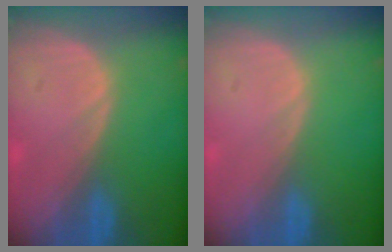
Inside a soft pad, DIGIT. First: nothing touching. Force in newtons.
{"total": 0.0}